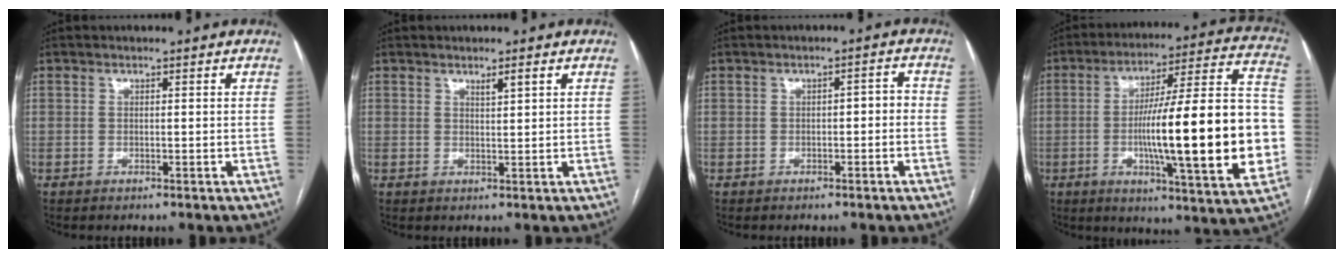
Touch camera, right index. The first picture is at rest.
{"total": 1.4, "force": [0.9, -0.1, 1.0], "torque": [-0.021, -0.001, 0.018]}
{"total": 2.2, "force": [-0.5, 1.0, 1.9], "torque": [-0.027, 0.014, -0.005]}
{"total": 25.3, "force": [-3.7, 2.4, 24.9], "torque": [-0.332, 0.016, -0.058]}